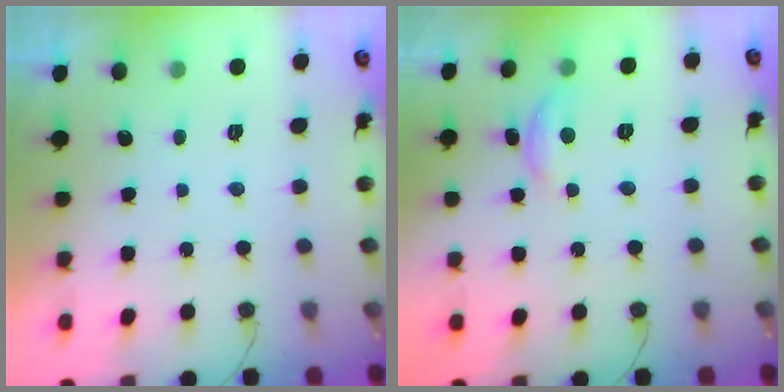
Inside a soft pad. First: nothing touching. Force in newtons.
{"total": 7.3, "press": 7.2, "slide": 0.5}